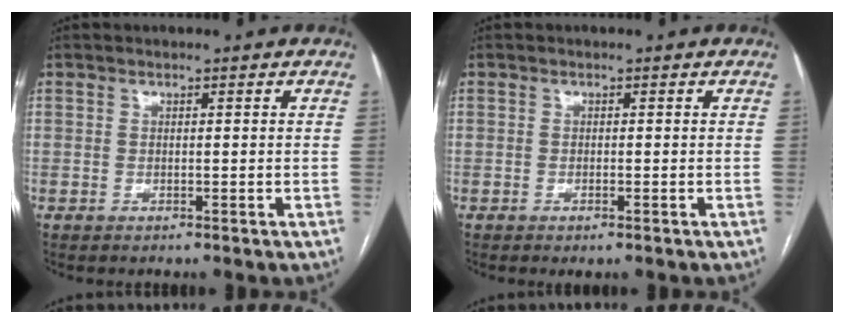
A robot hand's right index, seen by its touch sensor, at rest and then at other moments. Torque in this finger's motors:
{"motor_torque": [0.37, -0.08, 0.03, 0.00]}